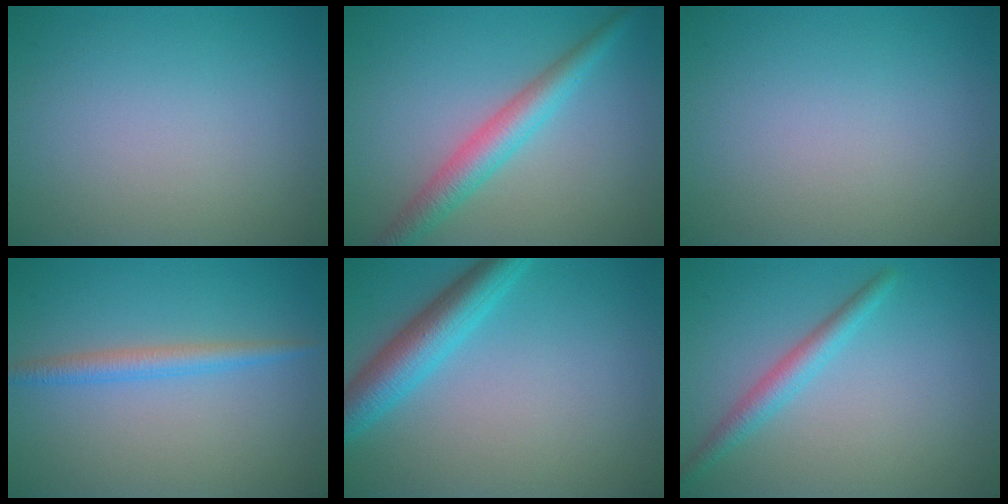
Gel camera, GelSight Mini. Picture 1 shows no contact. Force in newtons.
{"total": 3.9, "press": 3.9, "slide": 0.1}
{"total": 0.0}
{"total": 2.2, "press": 2.2, "slide": 0.1}
{"total": 4.8, "press": 4.8, "slide": 0.1}
{"total": 2.3, "press": 2.3, "slide": 0.0}